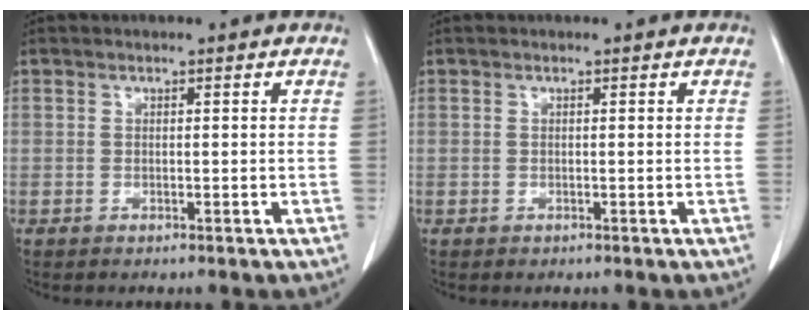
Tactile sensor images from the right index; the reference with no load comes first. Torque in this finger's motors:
{"motor_torque": [-0.15, -0.10, -0.17, -0.04]}